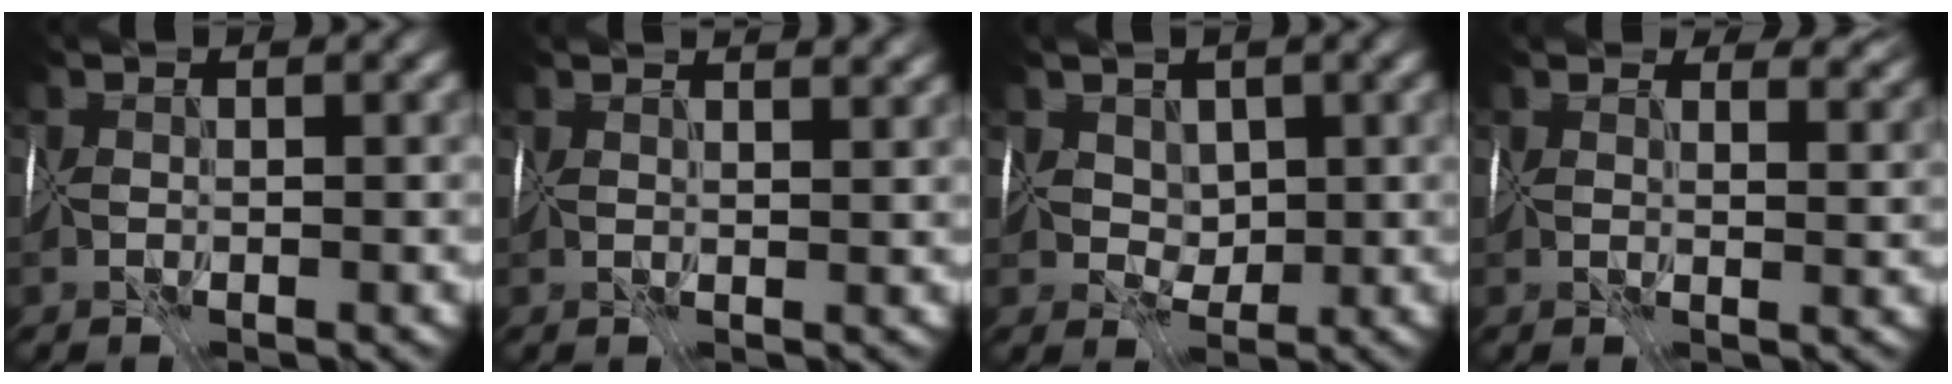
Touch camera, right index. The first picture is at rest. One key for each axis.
{"total": 4.5, "fx": 3.1, "fy": 1.9, "fz": 2.7, "tx": -0.042, "ty": 0.020, "tz": 0.052}
{"total": 4.1, "fx": 2.6, "fy": 2.8, "fz": 1.6, "tx": -0.012, "ty": 0.018, "tz": 0.049}
{"total": 6.5, "fx": 4.3, "fy": 3.7, "fz": 3.3, "tx": -0.055, "ty": 0.015, "tz": 0.071}